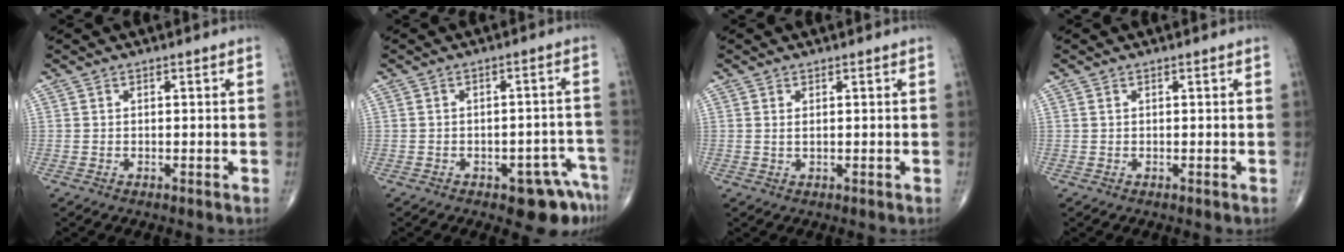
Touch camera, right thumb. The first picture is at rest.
{"total": 7.3, "force": [-4.4, 3.2, 4.9], "torque": [-0.035, 0.034, -0.050]}
{"total": 0.8, "force": [0.3, 0.2, 0.7], "torque": [-0.018, -0.002, 0.008]}
{"total": 0.0}